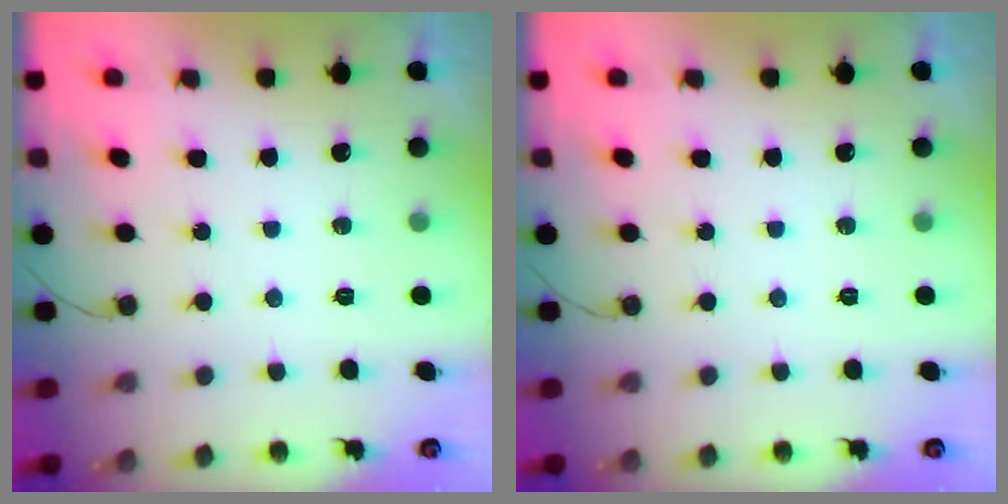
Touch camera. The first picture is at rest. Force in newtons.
{"total": 0.0}